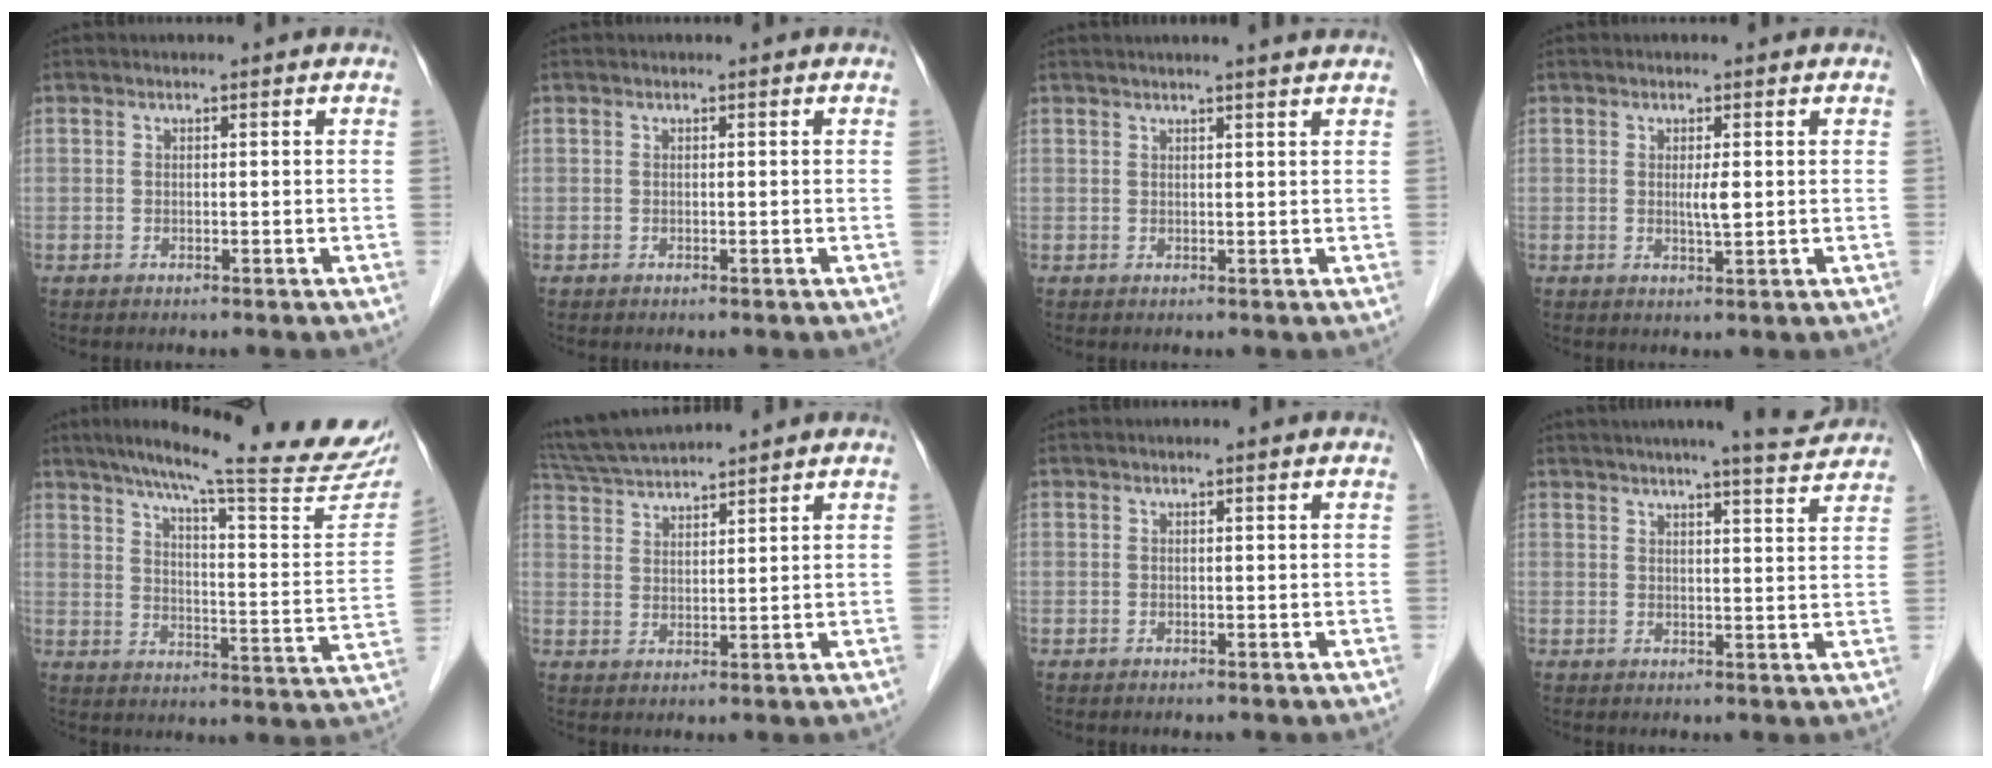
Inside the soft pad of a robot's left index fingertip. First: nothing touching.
{"total": 0.0}
{"total": 5.2, "force": [4.5, -0.6, 2.4], "torque": [-0.032, 0.016, 0.051]}
{"total": 2.1, "force": [0.3, 0.2, 2.0], "torque": [-0.039, -0.003, 0.005]}
{"total": 26.6, "force": [23.1, 1.0, 13.3], "torque": [-0.197, -0.059, 0.292]}
{"total": 9.6, "force": [9.0, -0.2, 3.2], "torque": [-0.070, 0.030, 0.164]}
{"total": 0.9, "force": [0.8, -0.1, 0.5], "torque": [-0.011, 0.011, 0.016]}
{"total": 9.3, "force": [8.4, -0.1, 3.9], "torque": [-0.058, 0.004, 0.098]}